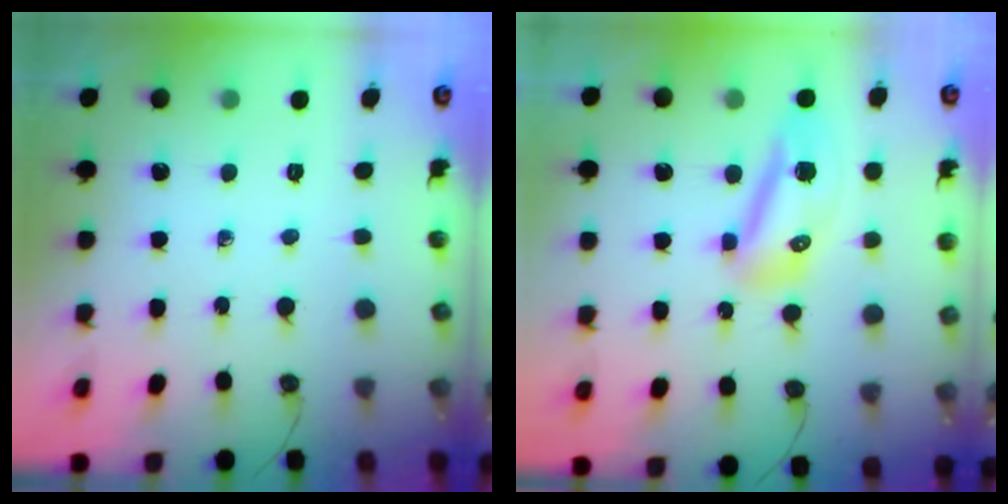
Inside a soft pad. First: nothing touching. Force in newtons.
{"total": 10.2, "press": 9.9, "slide": 2.4}